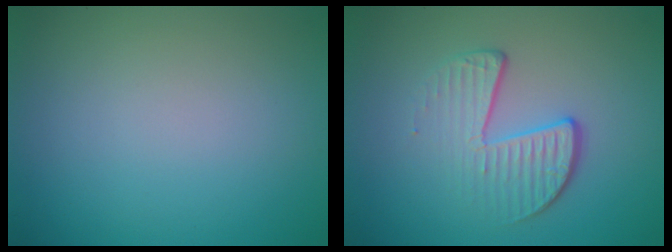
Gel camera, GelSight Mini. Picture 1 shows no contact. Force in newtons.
{"total": 4.0, "press": 2.7, "slide": 2.9}